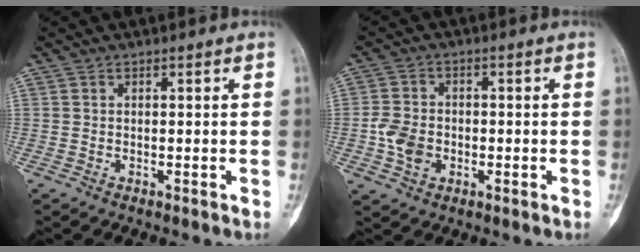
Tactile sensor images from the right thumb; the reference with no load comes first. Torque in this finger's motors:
{"motor_torque": [0.69, 0.58, 0.59, -0.02, 0.18]}